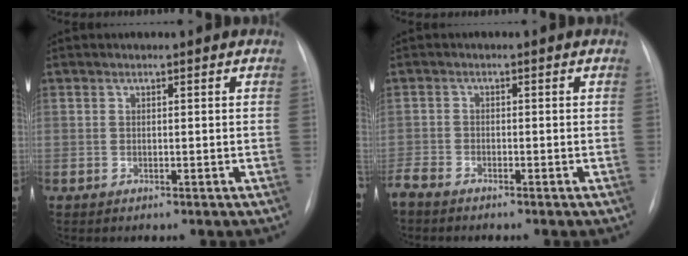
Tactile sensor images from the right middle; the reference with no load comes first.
{"total": 3.2, "force": [-2.9, 0.5, 1.3], "torque": [-0.024, -0.008, -0.054]}